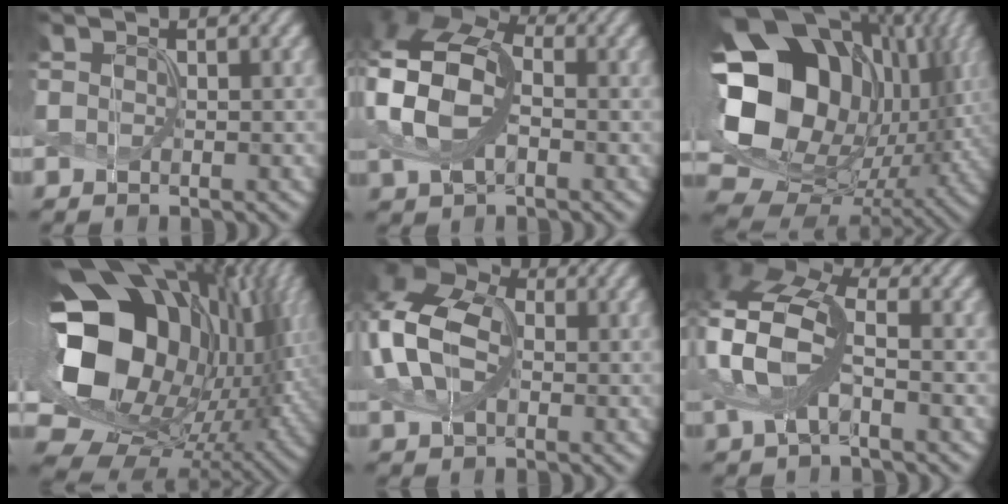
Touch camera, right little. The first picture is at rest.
{"total": 9.7, "force": [0.0, 6.2, 7.4], "torque": [-0.186, 0.013, -0.012]}
{"total": 19.0, "force": [4.1, 14.0, 12.2], "torque": [-0.245, -0.004, 0.091]}
{"total": 19.8, "force": [3.6, 13.5, 14.1], "torque": [-0.277, -0.009, 0.082]}
{"total": 9.0, "force": [0.5, 6.1, 6.6], "torque": [-0.165, 0.014, -0.003]}
{"total": 7.6, "force": [0.2, 3.9, 6.5], "torque": [-0.151, 0.016, -0.010]}